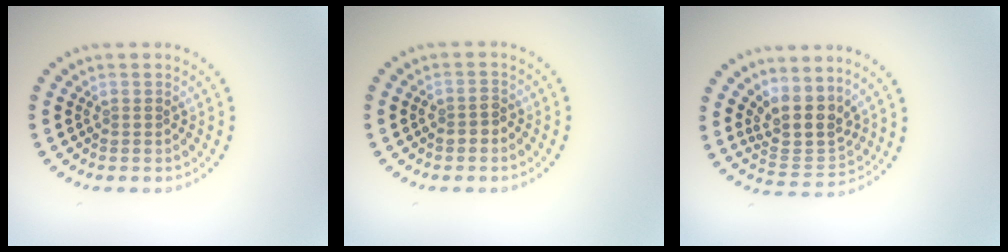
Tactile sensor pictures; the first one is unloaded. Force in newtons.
{"total": 1.4, "press": 1.3, "slide": 0.5}
{"total": 3.9, "press": 3.2, "slide": 2.4}